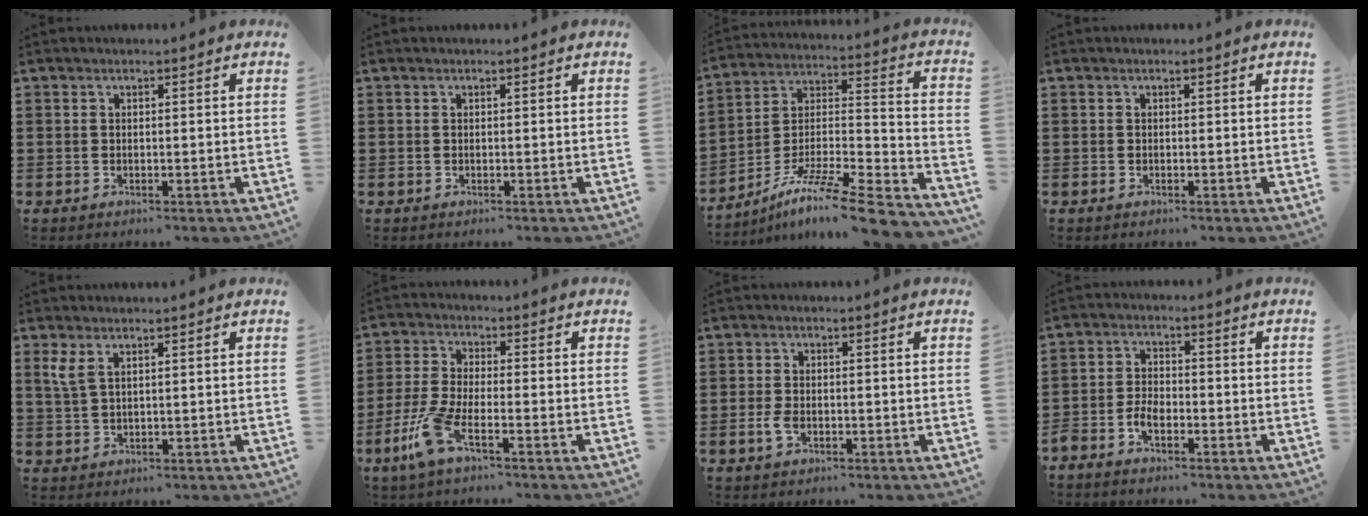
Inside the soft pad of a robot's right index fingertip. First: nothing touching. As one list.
[{"total": 0.0}, {"total": 10.9, "force": [-8.3, 0.8, 7.1], "torque": [-0.121, 0.003, -0.160]}, {"total": 0.0}, {"total": 3.1, "force": [1.7, 1.1, 2.3], "torque": [-0.051, 0.004, 0.031]}, {"total": 6.6, "force": [-3.8, 1.6, 5.2], "torque": [-0.142, -0.019, -0.076]}, {"total": 2.6, "force": [-0.9, 1.4, 2.0], "torque": [-0.052, -0.005, -0.020]}, {"total": 3.2, "force": [-2.1, 1.6, 1.9], "torque": [-0.049, 0.001, -0.046]}]